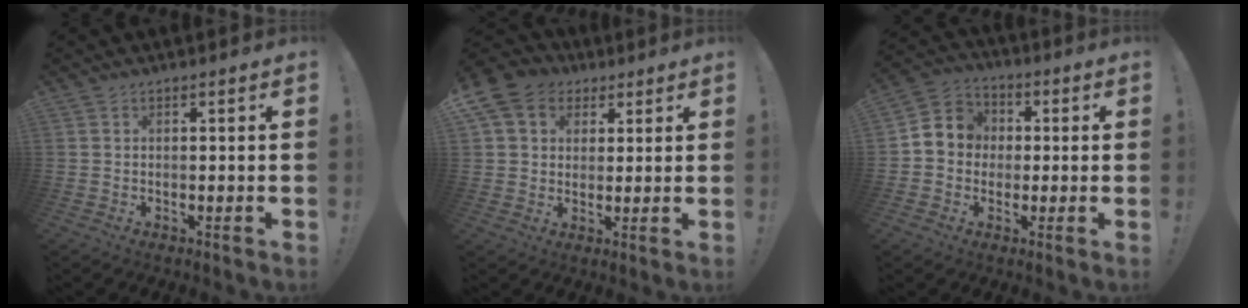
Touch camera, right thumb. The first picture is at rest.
{"total": 10.4, "force": [4.2, 8.5, 4.2], "torque": [-0.073, -0.018, 0.085]}
{"total": 7.8, "force": [-0.3, 7.6, 2.0], "torque": [-0.021, 0.013, 0.002]}